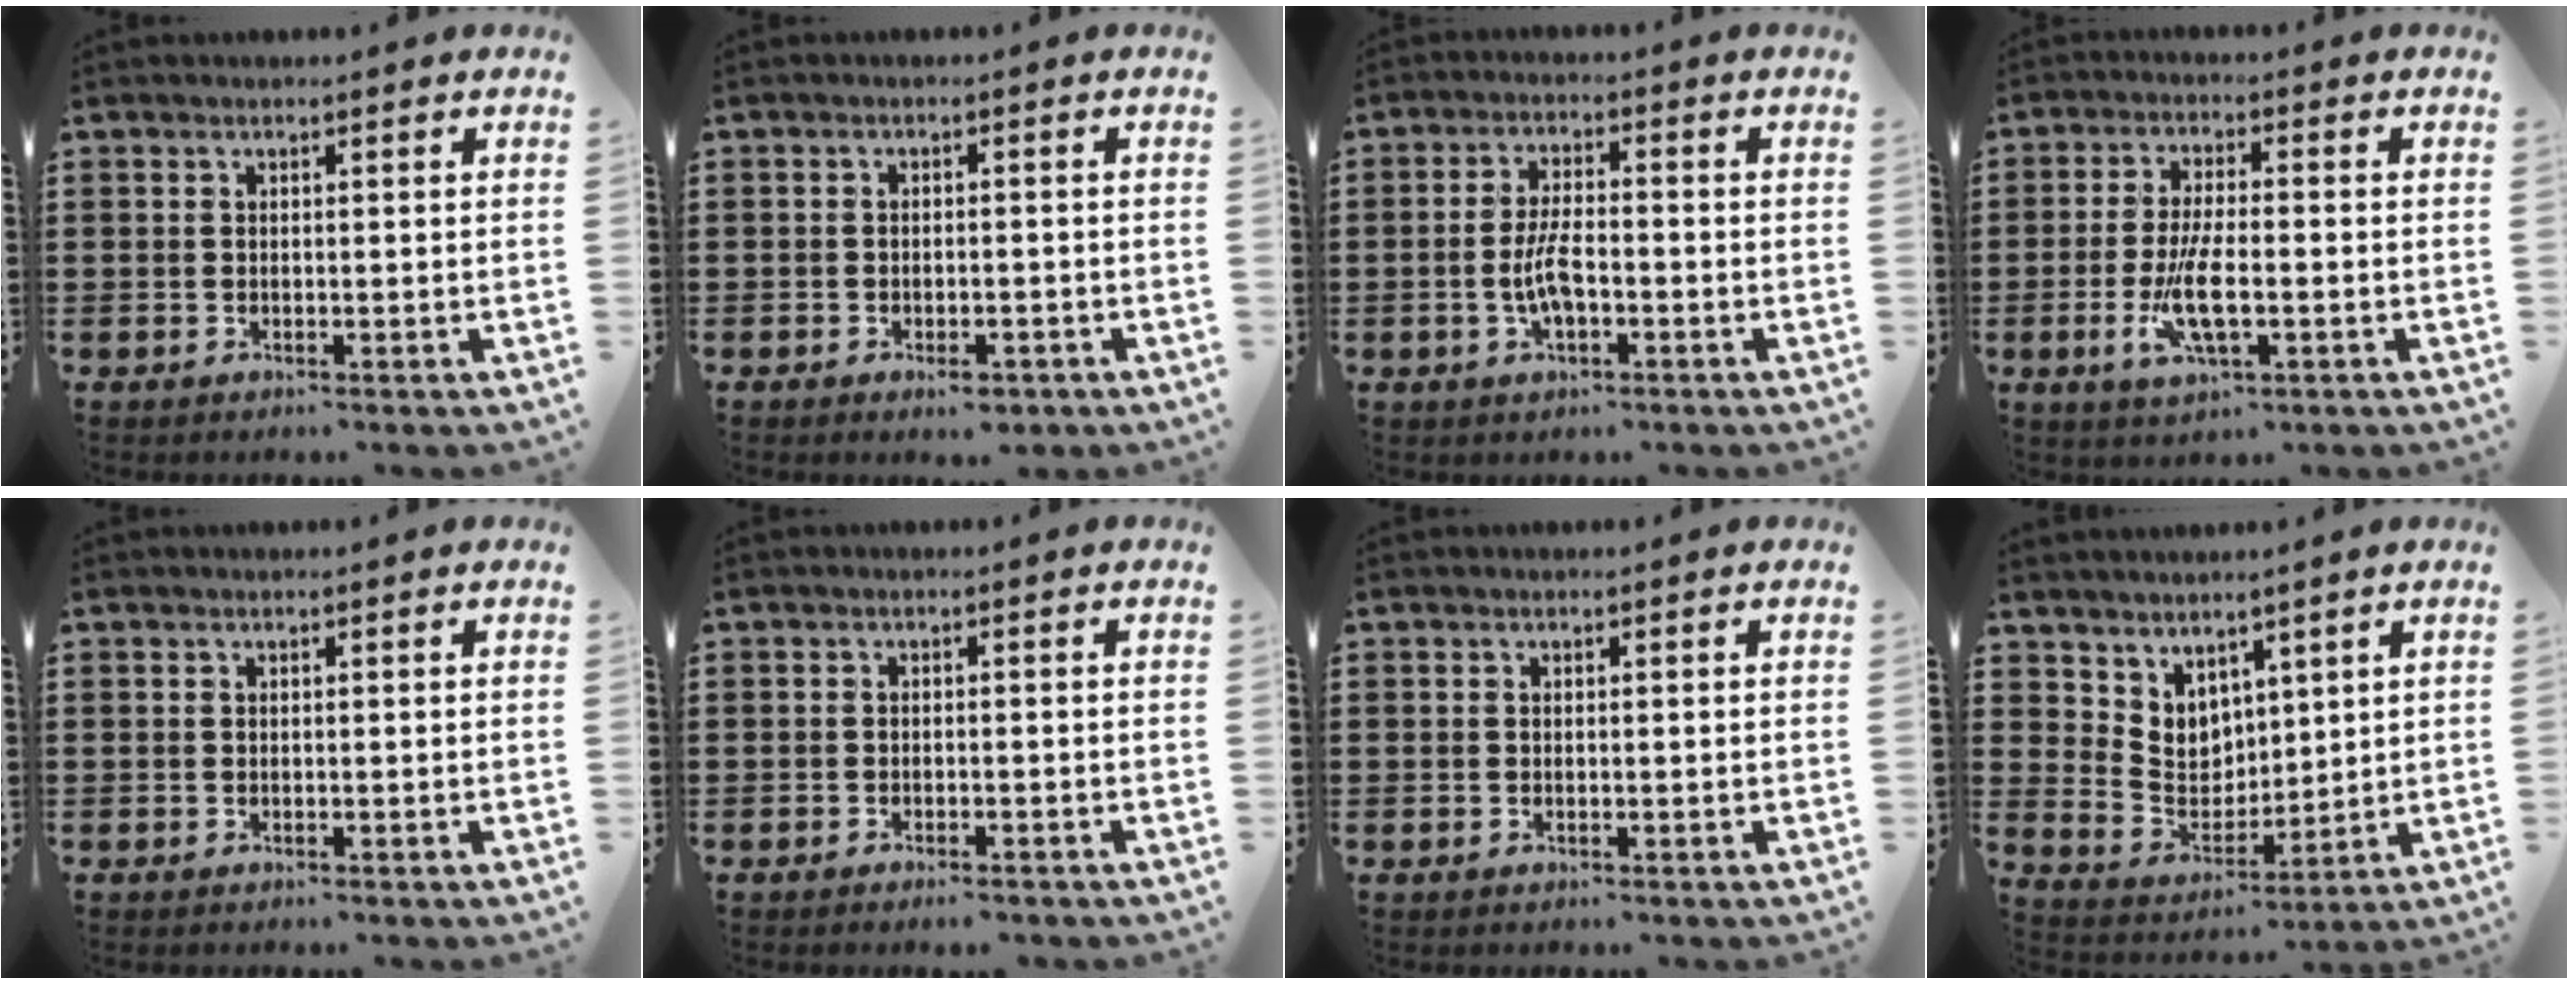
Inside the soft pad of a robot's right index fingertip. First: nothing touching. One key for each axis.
{"total": 2.1, "fx": -1.6, "fy": 0.7, "fz": 1.2, "tx": -0.023, "ty": 0.001, "tz": -0.032}
{"total": 5.4, "fx": -1.3, "fy": 1.8, "fz": 4.9, "tx": -0.106, "ty": -0.004, "tz": -0.029}
{"total": 7.8, "fx": -2.1, "fy": 2.2, "fz": 7.2, "tx": -0.154, "ty": -0.017, "tz": -0.038}
{"total": 0.0}
{"total": 1.2, "fx": -1.1, "fy": 0.1, "fz": 0.4, "tx": -0.012, "ty": -0.002, "tz": -0.021}
{"total": 0.0}
{"total": 5.0, "fx": 3.6, "fy": 3.5, "fz": 0.4, "tx": -0.032, "ty": -0.013, "tz": 0.069}